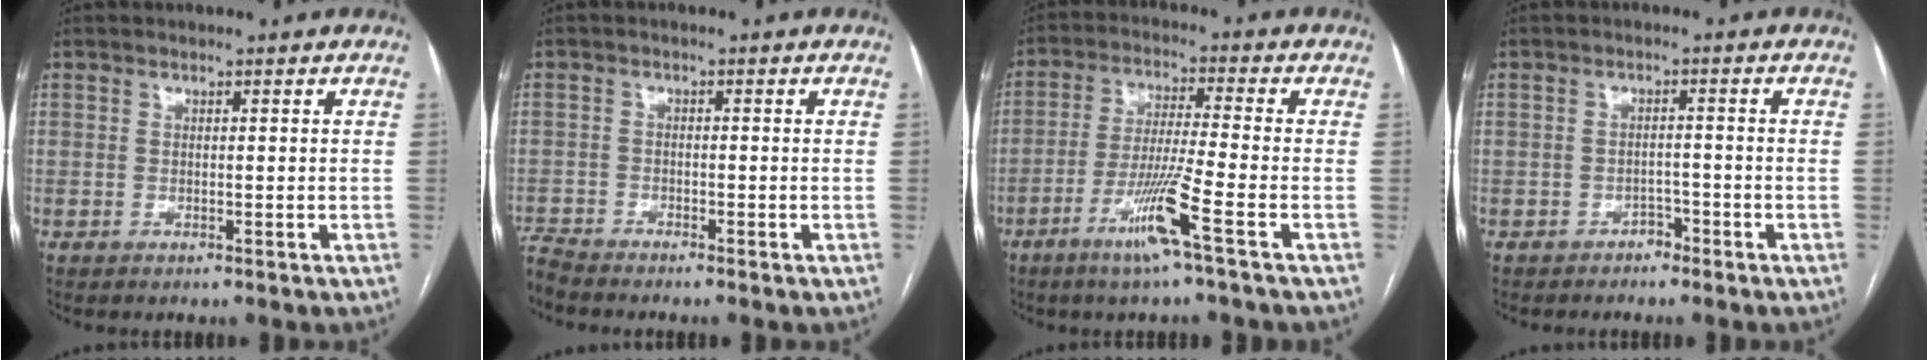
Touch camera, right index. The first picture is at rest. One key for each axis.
{"total": 3.1, "fx": -3.1, "fy": -0.2, "fz": 0.1, "tx": -0.003, "ty": -0.017, "tz": -0.061}
{"total": 9.3, "fx": -4.7, "fy": -1.4, "fz": 7.9, "tx": -0.150, "ty": -0.018, "tz": -0.094}
{"total": 1.9, "fx": -1.5, "fy": 1.2, "fz": 0.3, "tx": -0.002, "ty": 0.006, "tz": -0.025}